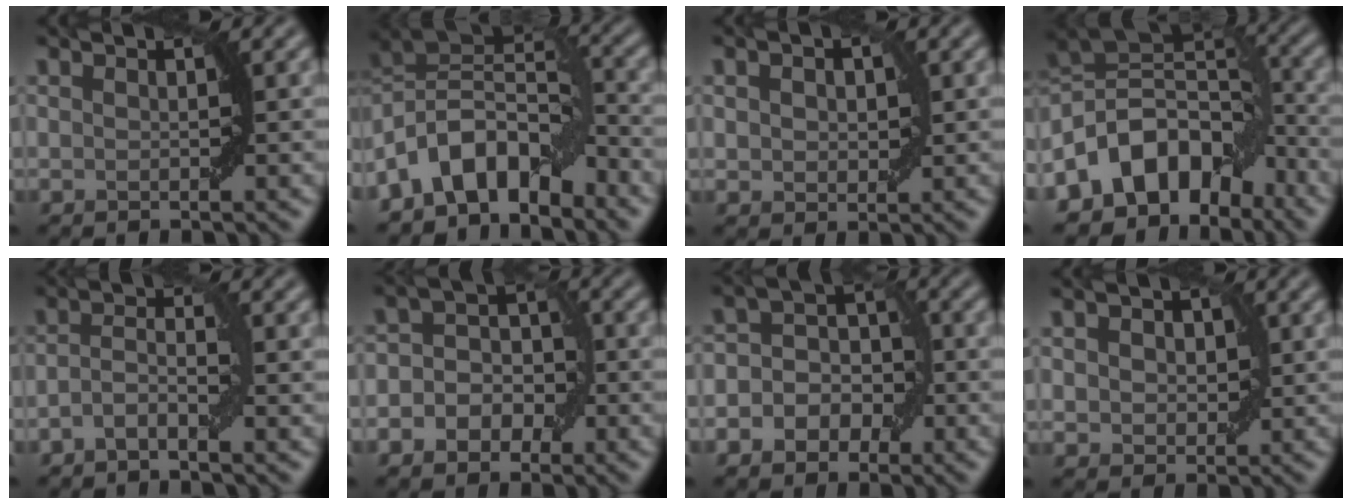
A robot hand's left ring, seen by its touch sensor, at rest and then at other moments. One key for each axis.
{"total": 8.8, "fx": -5.1, "fy": 4.7, "fz": 5.5, "tx": -0.075, "ty": 0.016, "tz": -0.110}
{"total": 2.3, "fx": 0.5, "fy": 1.8, "fz": 1.4, "tx": -0.021, "ty": 0.006, "tz": 0.005}
{"total": 10.1, "fx": -5.4, "fy": 6.7, "fz": 5.3, "tx": -0.079, "ty": 0.020, "tz": -0.114}
{"total": 2.2, "fx": -1.0, "fy": 0.7, "fz": 1.9, "tx": -0.038, "ty": 0.006, "tz": -0.025}
{"total": 5.2, "fx": -1.2, "fy": 4.0, "fz": 3.0, "tx": -0.018, "ty": 0.014, "tz": -0.033}
{"total": 5.8, "fx": -1.3, "fy": 4.6, "fz": 3.2, "tx": -0.017, "ty": 0.021, "tz": -0.039}
{"total": 3.3, "fx": 0.8, "fy": 2.5, "fz": 2.0, "tx": -0.027, "ty": 0.014, "tz": 0.000}